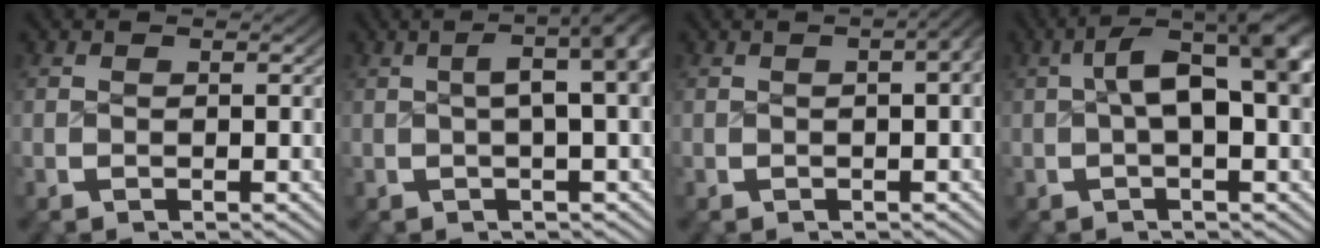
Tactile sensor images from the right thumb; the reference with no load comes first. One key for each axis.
{"total": 6.9, "fx": 1.3, "fy": 2.7, "fz": 6.2, "tx": -0.071, "ty": 0.026, "tz": 0.010}
{"total": 5.3, "fx": 1.0, "fy": 2.4, "fz": 4.6, "tx": -0.039, "ty": 0.029, "tz": 0.000}
{"total": 8.3, "fx": 1.0, "fy": 3.6, "fz": 7.4, "tx": -0.109, "ty": -0.002, "tz": 0.014}